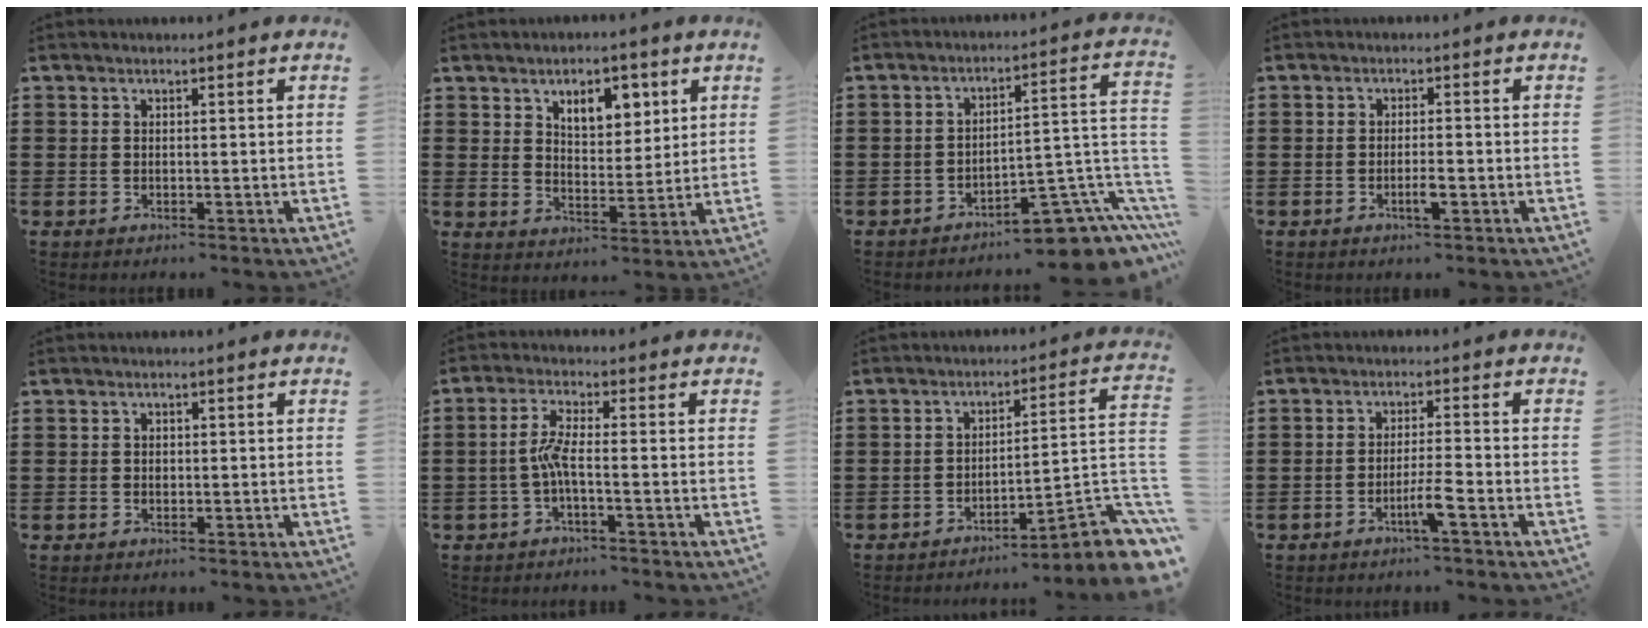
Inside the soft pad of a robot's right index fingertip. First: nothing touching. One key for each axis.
{"total": 6.3, "fx": 3.5, "fy": 3.5, "fz": 3.9, "tx": -0.065, "ty": 0.006, "tz": 0.056}
{"total": 8.2, "fx": -6.5, "fy": 2.2, "fz": 4.4, "tx": -0.054, "ty": 0.009, "tz": -0.122}
{"total": 2.5, "fx": -1.0, "fy": 0.4, "fz": 2.2, "tx": -0.038, "ty": 0.002, "tz": -0.019}
{"total": 0.6, "fx": 0.1, "fy": 0.5, "fz": 0.3, "tx": -0.008, "ty": 0.001, "tz": 0.002}
{"total": 4.0, "fx": -1.3, "fy": 0.5, "fz": 3.8, "tx": -0.086, "ty": -0.003, "tz": -0.031}
{"total": 7.4, "fx": -5.1, "fy": 0.8, "fz": 5.3, "tx": -0.076, "ty": -0.014, "tz": -0.100}
{"total": 4.0, "fx": -2.2, "fy": -0.2, "fz": 3.4, "tx": -0.064, "ty": -0.008, "tz": -0.041}